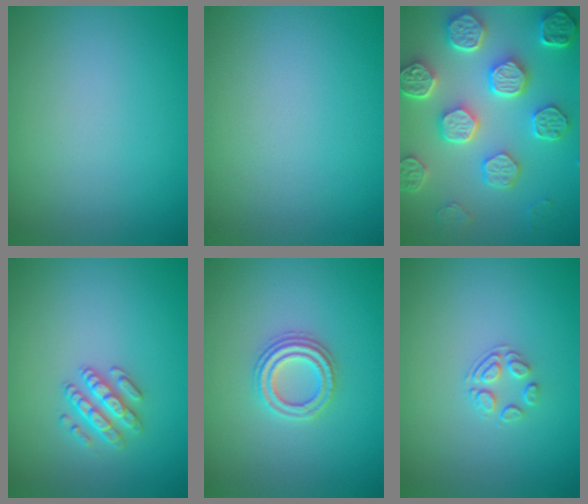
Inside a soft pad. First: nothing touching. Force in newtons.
{"total": 0.0}
{"total": 8.3, "press": 6.2, "slide": 5.6}
{"total": 2.5, "press": 2.5, "slide": 0.4}
{"total": 2.7, "press": 2.5, "slide": 1.2}
{"total": 1.7, "press": 1.0, "slide": 1.4}